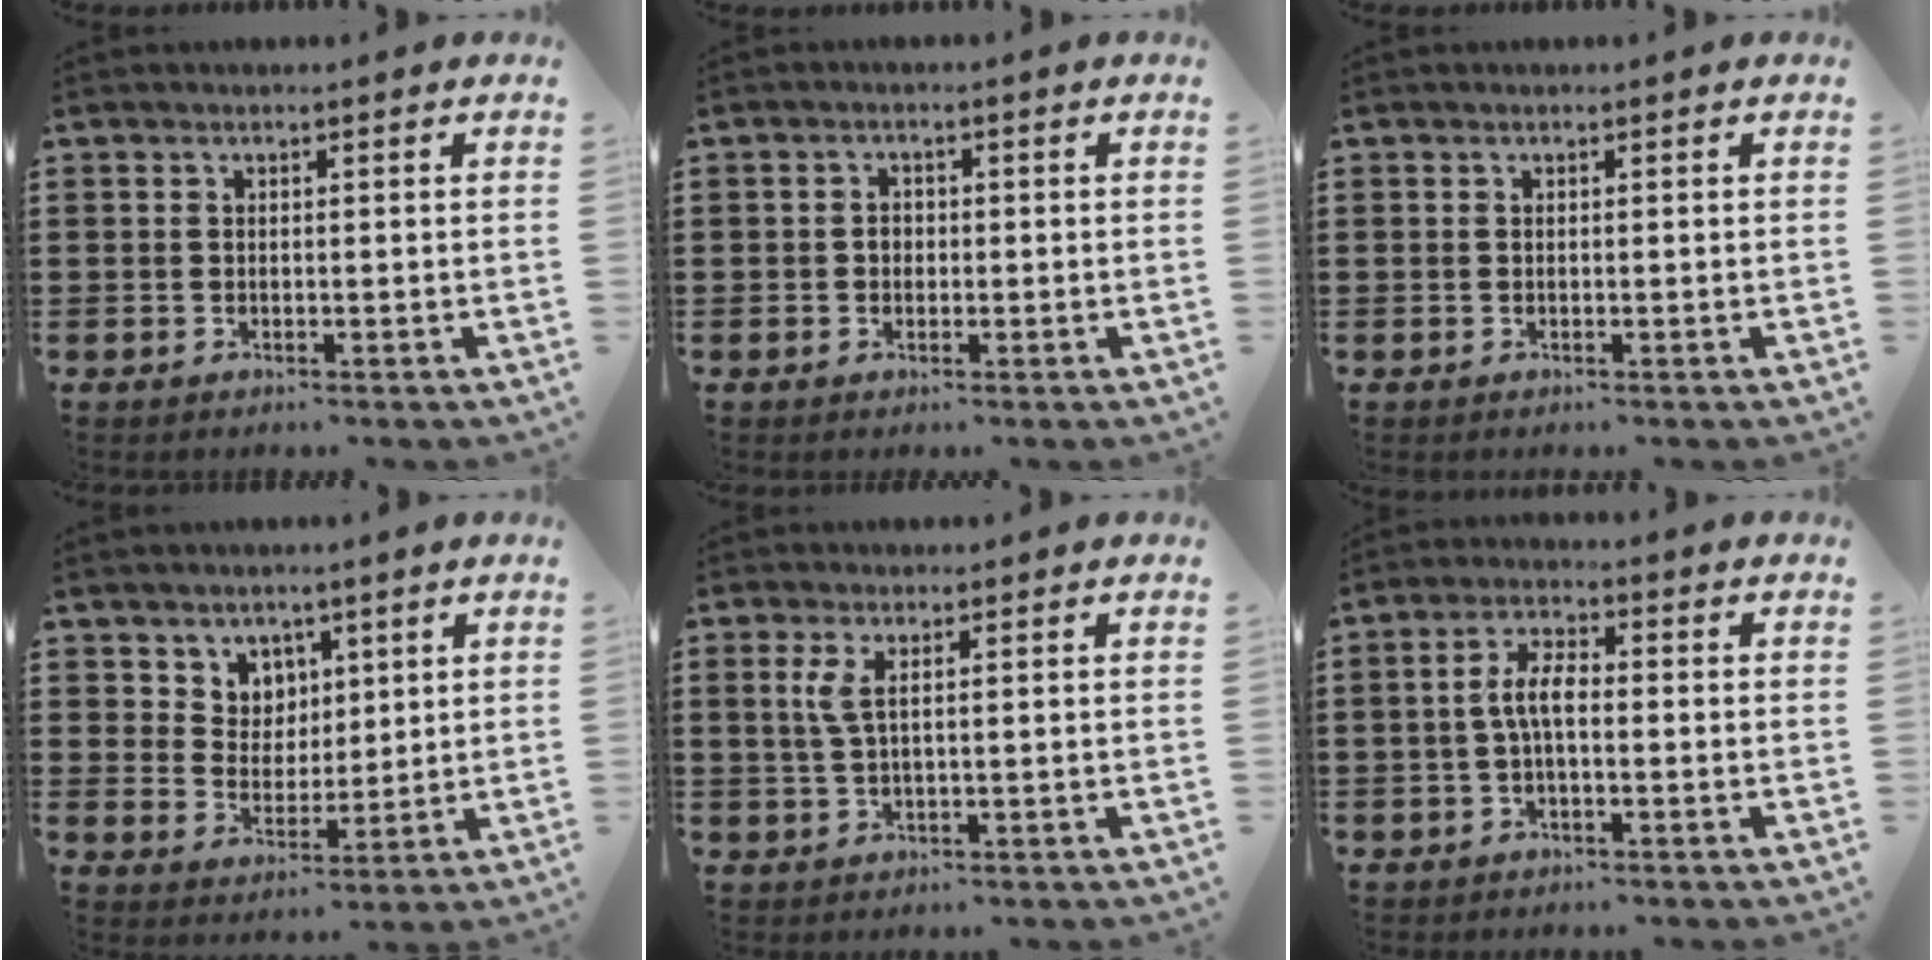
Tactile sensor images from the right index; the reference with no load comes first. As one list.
[{"total": 1.4, "force": [-0.2, 1.2, 0.8], "torque": [-0.017, 0.005, -0.005]}, {"total": 0.0}, {"total": 5.3, "force": [3.5, 4.0, -0.2], "torque": [-0.024, 0.003, 0.065]}, {"total": 2.6, "force": [0.8, 0.6, 2.4], "torque": [-0.057, 0.001, 0.010]}, {"total": 4.9, "force": [-0.4, 1.9, 4.5], "torque": [-0.096, 0.005, -0.014]}]